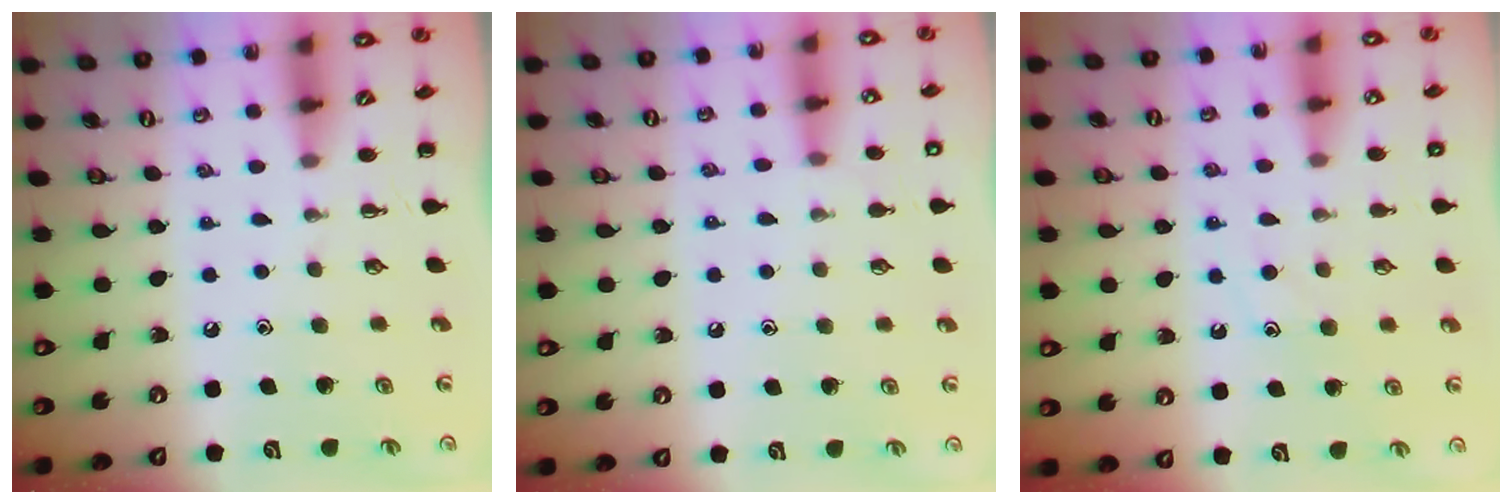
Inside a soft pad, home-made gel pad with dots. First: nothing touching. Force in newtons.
{"total": 7.5, "press": 7.1, "slide": 2.4}
{"total": 9.5, "press": 9.5, "slide": 0.7}